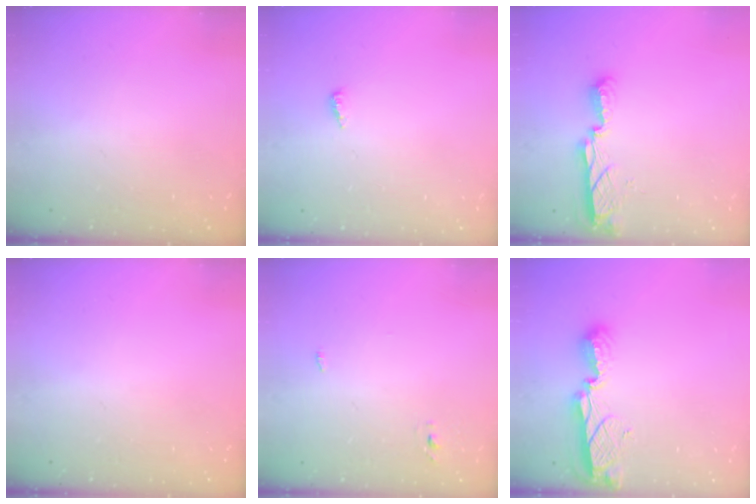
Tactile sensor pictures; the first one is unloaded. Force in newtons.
{"total": 2.5, "press": 2.5, "slide": 0.2}
{"total": 7.8, "press": 7.7, "slide": 0.3}
{"total": 0.0}
{"total": 2.7, "press": 2.6, "slide": 0.8}
{"total": 8.5, "press": 8.4, "slide": 1.2}